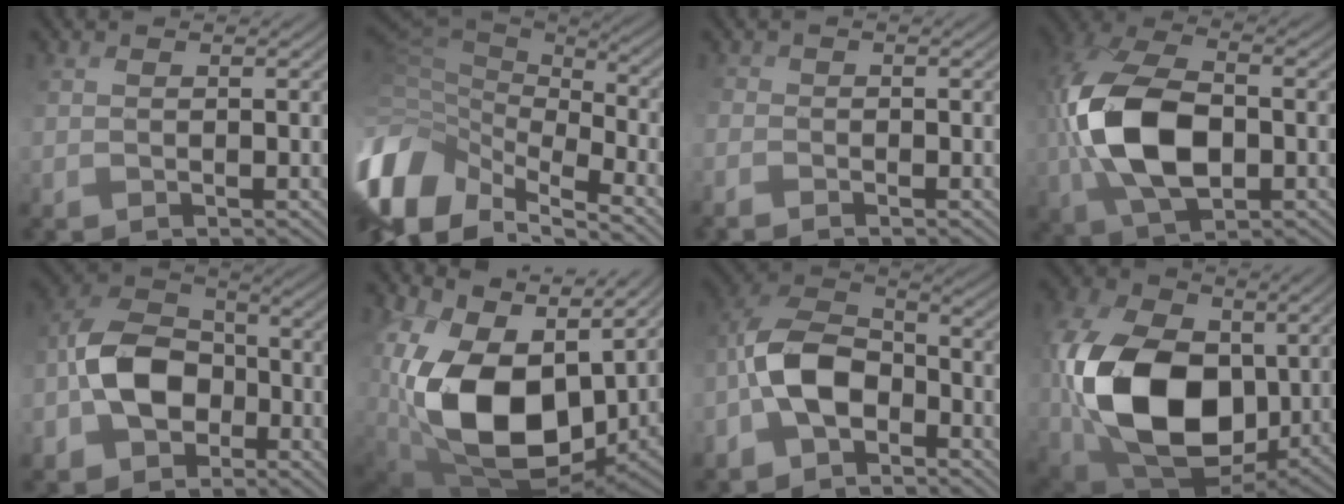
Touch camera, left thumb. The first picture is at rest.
{"total": 12.8, "force": [-4.6, 7.7, 9.1], "torque": [-0.259, -0.018, -0.066]}
{"total": 2.1, "force": [-1.7, 1.1, 0.4], "torque": [-0.010, -0.005, -0.038]}
{"total": 12.6, "force": [-0.6, 7.3, 10.2], "torque": [-0.235, 0.007, -0.010]}
{"total": 8.5, "force": [-2.9, 6.2, 5.1], "torque": [-0.113, 0.010, -0.077]}
{"total": 18.8, "force": [3.2, 12.4, 13.7], "torque": [-0.322, -0.014, 0.072]}
{"total": 8.1, "force": [-3.5, 4.7, 5.7], "torque": [-0.122, 0.014, -0.082]}
{"total": 16.9, "force": [1.5, 12.1, 11.8], "torque": [-0.274, -0.005, 0.038]}